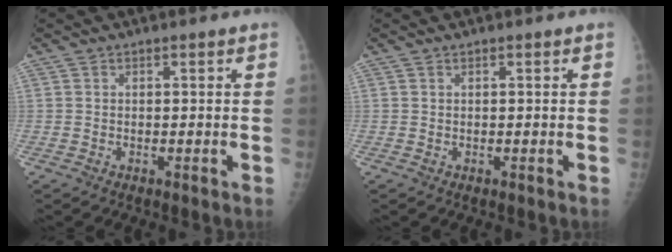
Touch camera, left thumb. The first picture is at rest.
{"total": 0.0}